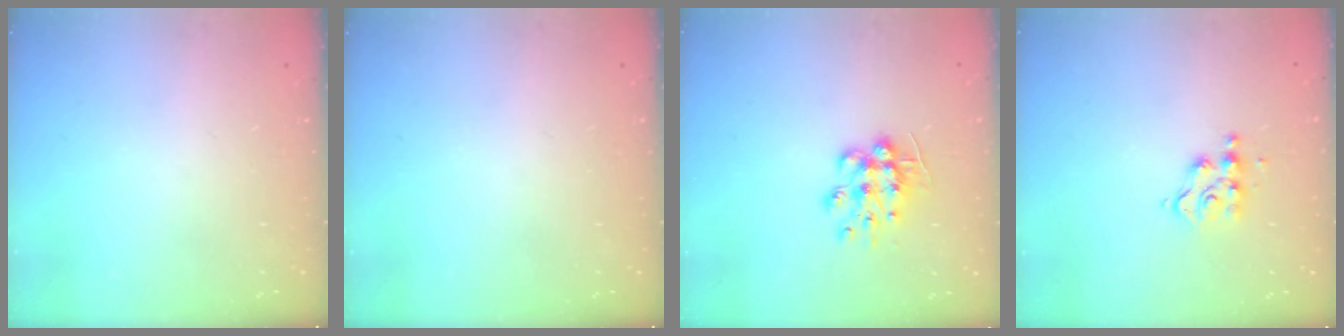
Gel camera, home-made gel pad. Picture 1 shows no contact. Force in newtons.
{"total": 0.0}
{"total": 9.8, "press": 9.8, "slide": 0.5}
{"total": 5.7, "press": 5.7, "slide": 0.3}